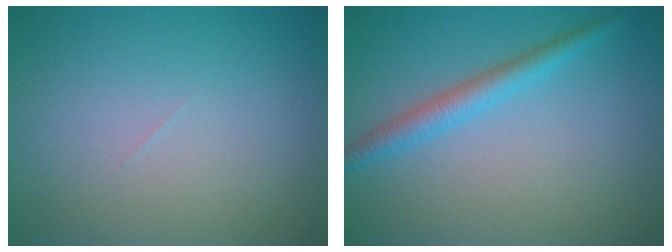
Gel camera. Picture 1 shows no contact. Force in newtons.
{"total": 2.5, "press": 2.5, "slide": 0.1}